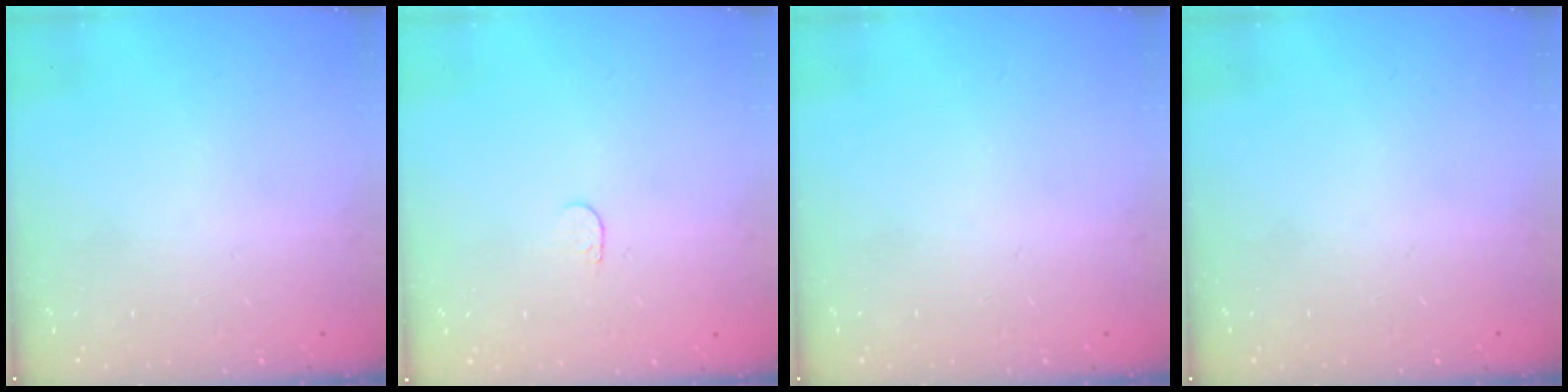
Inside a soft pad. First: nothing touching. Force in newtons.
{"total": 3.7, "press": 3.6, "slide": 0.3}
{"total": 0.0}
{"total": 0.0}